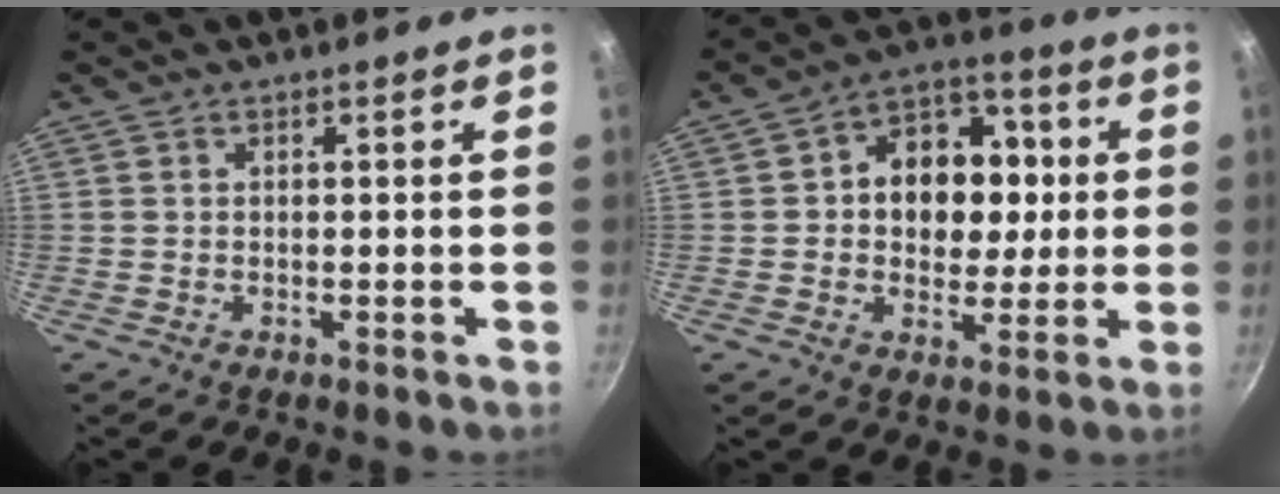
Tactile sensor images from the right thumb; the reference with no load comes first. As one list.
[{"total": 14.4, "force": [1.3, 11.1, 9.0], "torque": [-0.085, 0.016, 0.009]}]